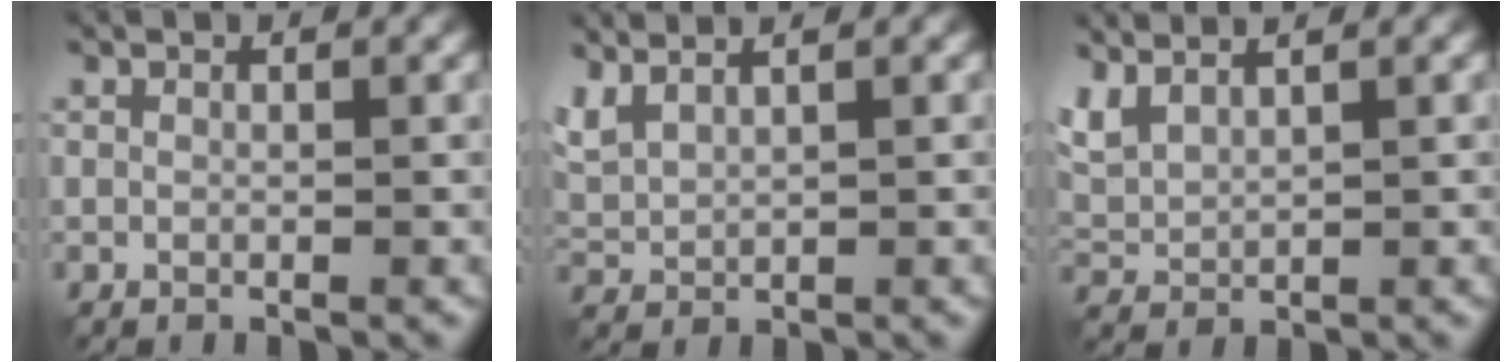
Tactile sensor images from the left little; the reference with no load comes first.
{"total": 2.9, "force": [2.2, 1.0, 1.6], "torque": [-0.051, 0.012, 0.051]}
{"total": 3.2, "force": [2.4, 1.2, 1.7], "torque": [-0.053, 0.010, 0.054]}